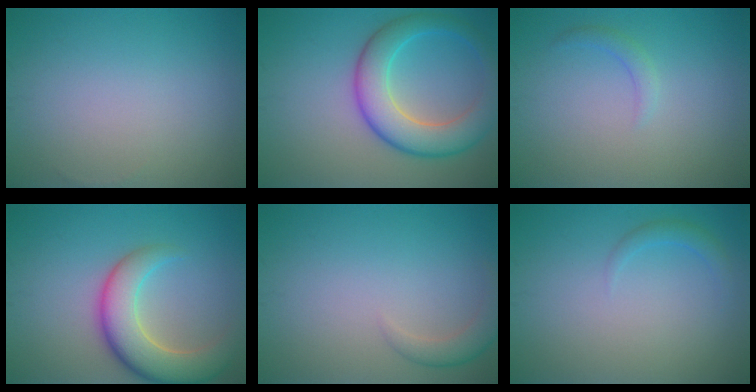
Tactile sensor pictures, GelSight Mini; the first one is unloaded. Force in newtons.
{"total": 7.0, "press": 7.0, "slide": 0.1}
{"total": 1.1, "press": 1.1, "slide": 0.1}
{"total": 7.0, "press": 7.0, "slide": 0.5}
{"total": 2.0, "press": 2.0, "slide": 0.1}
{"total": 1.3, "press": 1.3, "slide": 0.0}